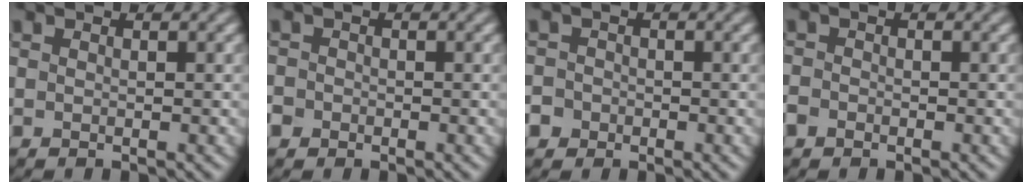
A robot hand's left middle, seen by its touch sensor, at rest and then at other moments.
{"total": 1.8, "force": [-0.9, 1.5, 0.4], "torque": [-0.001, 0.004, -0.019]}
{"total": 3.1, "force": [-1.5, 2.6, 0.6], "torque": [0.000, 0.003, -0.038]}
{"total": 1.4, "force": [-0.9, 1.0, 0.3], "torque": [-0.001, 0.002, -0.022]}